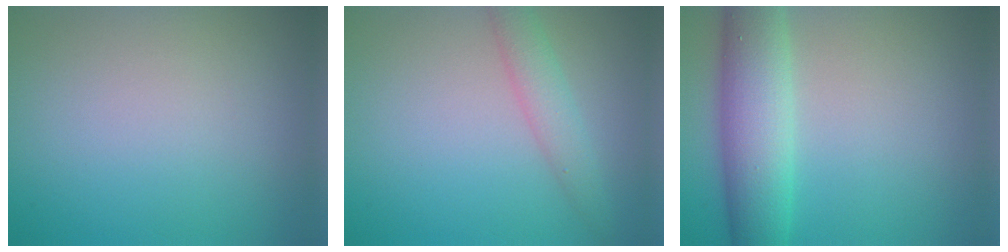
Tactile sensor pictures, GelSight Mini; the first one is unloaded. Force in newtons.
{"total": 2.7, "press": 2.7, "slide": 0.2}
{"total": 7.3, "press": 7.3, "slide": 0.4}